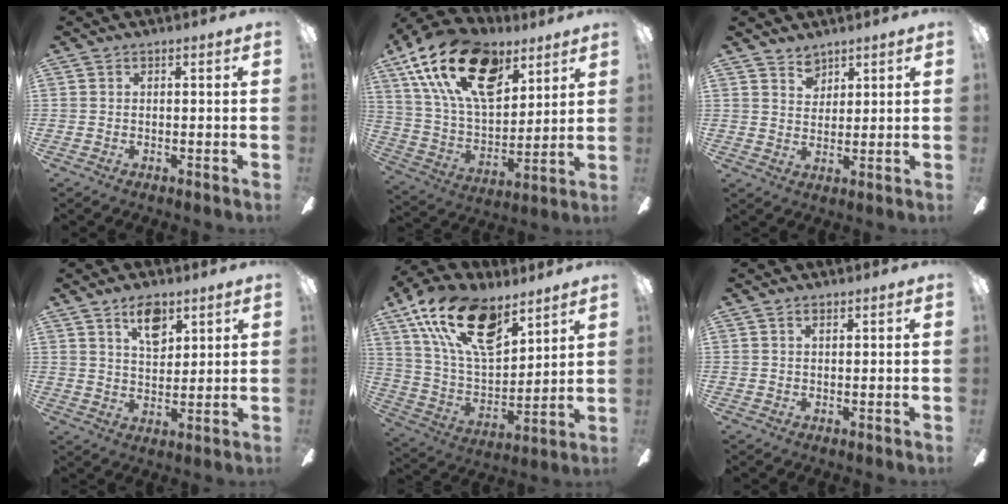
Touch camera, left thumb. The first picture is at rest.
{"total": 23.9, "force": [12.6, 13.0, 15.6], "torque": [-0.290, -0.057, 0.223]}
{"total": 4.3, "force": [3.4, 2.6, 0.3], "torque": [-0.001, -0.015, 0.063]}
{"total": 7.7, "force": [5.0, 3.8, 4.4], "torque": [-0.061, -0.018, 0.084]}
{"total": 21.9, "force": [13.0, 10.5, 14.1], "torque": [-0.281, -0.061, 0.231]}
{"total": 1.1, "force": [0.6, 0.5, 0.7], "torque": [-0.008, -0.003, 0.010]}